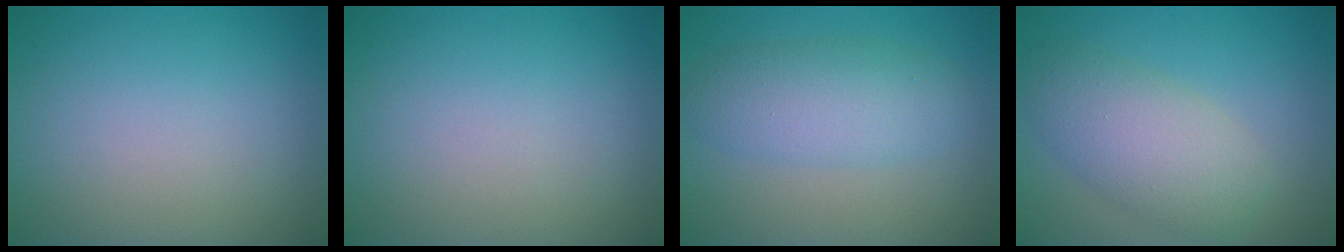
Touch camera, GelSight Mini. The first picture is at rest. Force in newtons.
{"total": 0.0}
{"total": 4.3, "press": 4.3, "slide": 0.1}
{"total": 5.1, "press": 5.1, "slide": 0.1}